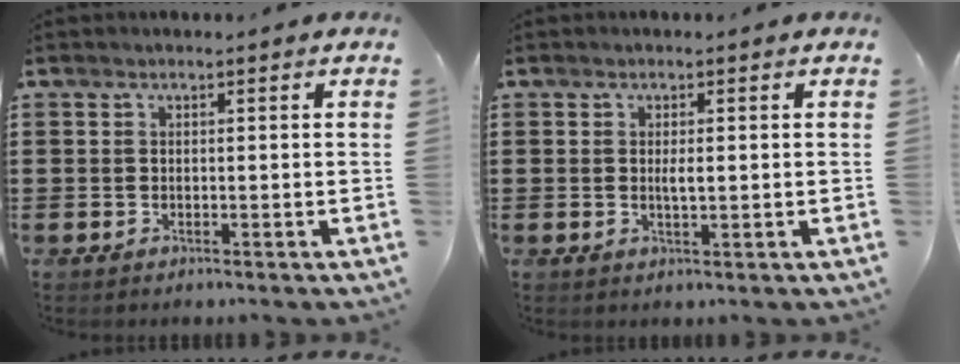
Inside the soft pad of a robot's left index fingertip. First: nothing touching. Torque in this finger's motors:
{"motor_torque": [0.43, -0.09, 0.09, 0.04]}